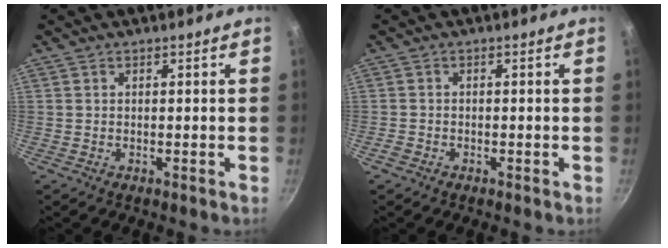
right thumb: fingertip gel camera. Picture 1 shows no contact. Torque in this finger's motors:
{"motor_torque": [-0.13, 0.08, -0.04, 0.00, 0.03]}